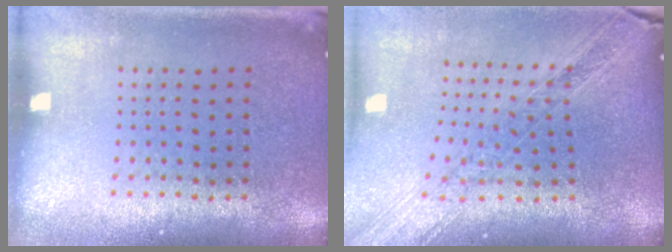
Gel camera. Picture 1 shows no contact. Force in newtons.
{"total": 1.6, "press": 1.5, "slide": 0.6}